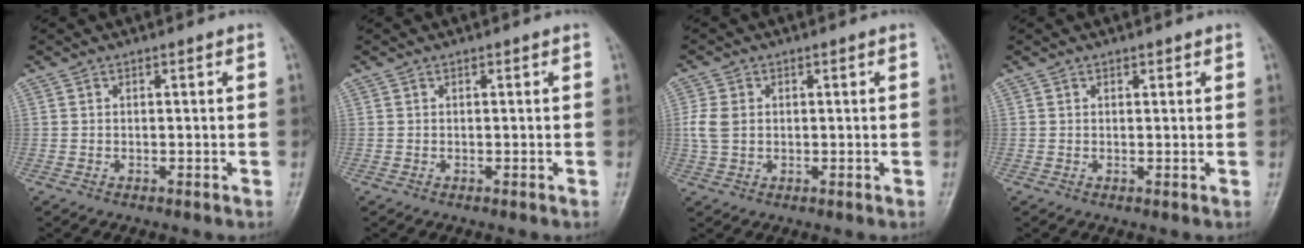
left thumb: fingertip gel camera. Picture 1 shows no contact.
{"total": 0.0}
{"total": 4.3, "force": [0.3, 3.3, 2.7], "torque": [-0.056, 0.008, 0.006]}
{"total": 0.8, "force": [0.6, 0.6, 0.2], "torque": [0.005, -0.003, 0.006]}